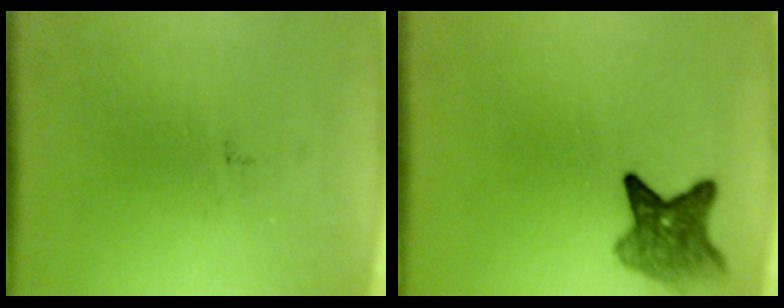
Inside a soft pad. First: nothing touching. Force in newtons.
{"total": 5.1}